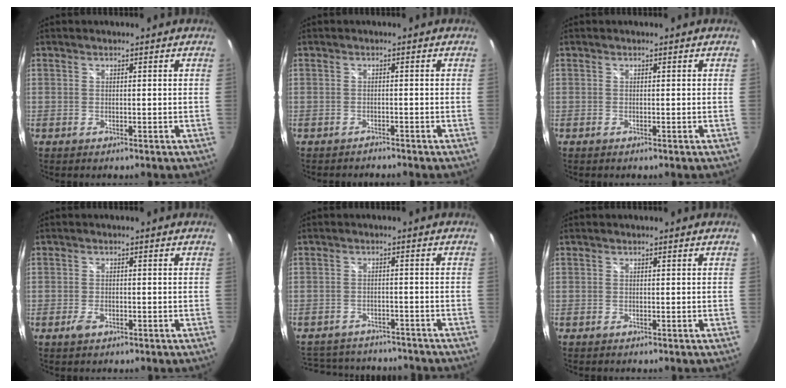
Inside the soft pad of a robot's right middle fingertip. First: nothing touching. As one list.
[{"total": 1.3, "force": [-1.3, 0.1, 0.0], "torque": [-0.003, -0.002, -0.021]}, {"total": 0.0}, {"total": 2.2, "force": [-1.2, 1.2, 1.4], "torque": [-0.029, -0.003, -0.021]}, {"total": 14.6, "force": [-12.5, 5.9, 4.9], "torque": [-0.116, 0.014, -0.170]}, {"total": 0.0}]